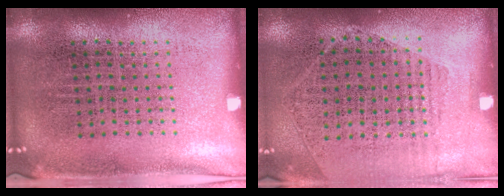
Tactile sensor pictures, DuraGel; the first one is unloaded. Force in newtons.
{"total": 1.2, "press": 1.0, "slide": 0.7}